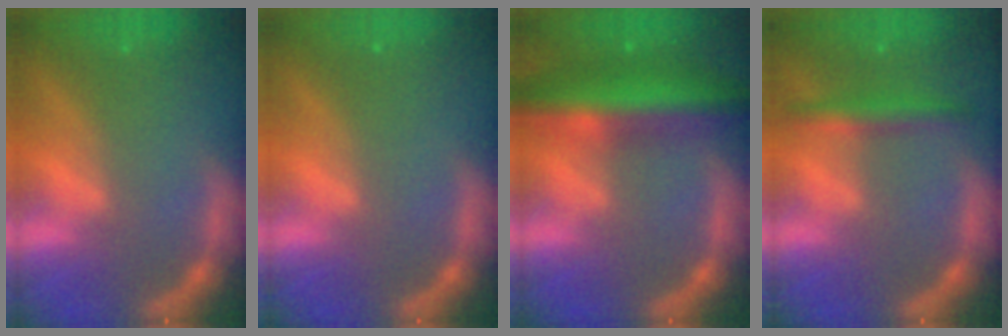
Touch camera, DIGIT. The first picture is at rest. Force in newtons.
{"total": 0.0}
{"total": 9.0}
{"total": 3.0}